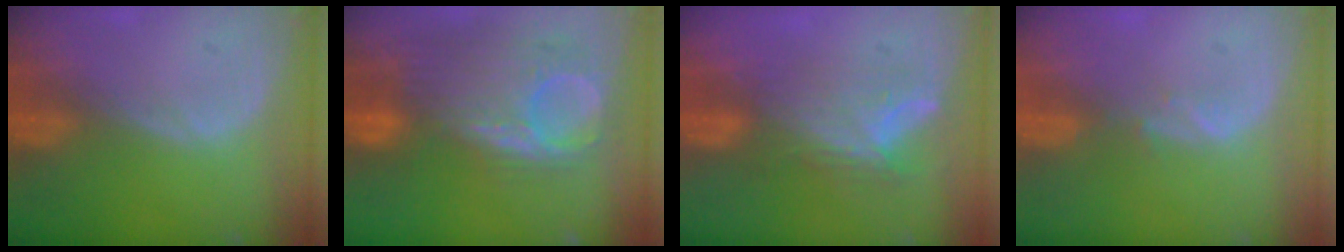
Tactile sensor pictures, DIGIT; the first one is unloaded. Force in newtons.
{"total": 11.8, "press": 10.6, "slide": 5.1}
{"total": 8.2, "press": 6.8, "slide": 4.7}
{"total": 1.4, "press": 1.2, "slide": 0.6}